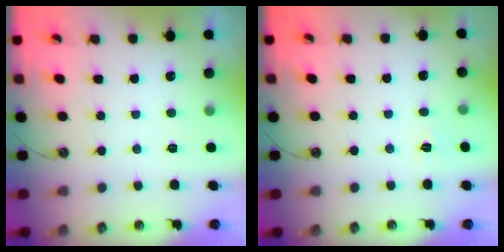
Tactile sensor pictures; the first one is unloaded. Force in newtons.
{"total": 5.2, "press": 5.1, "slide": 0.7}